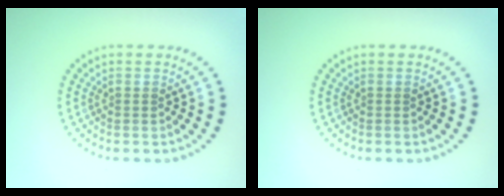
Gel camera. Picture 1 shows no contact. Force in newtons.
{"total": 0.0}